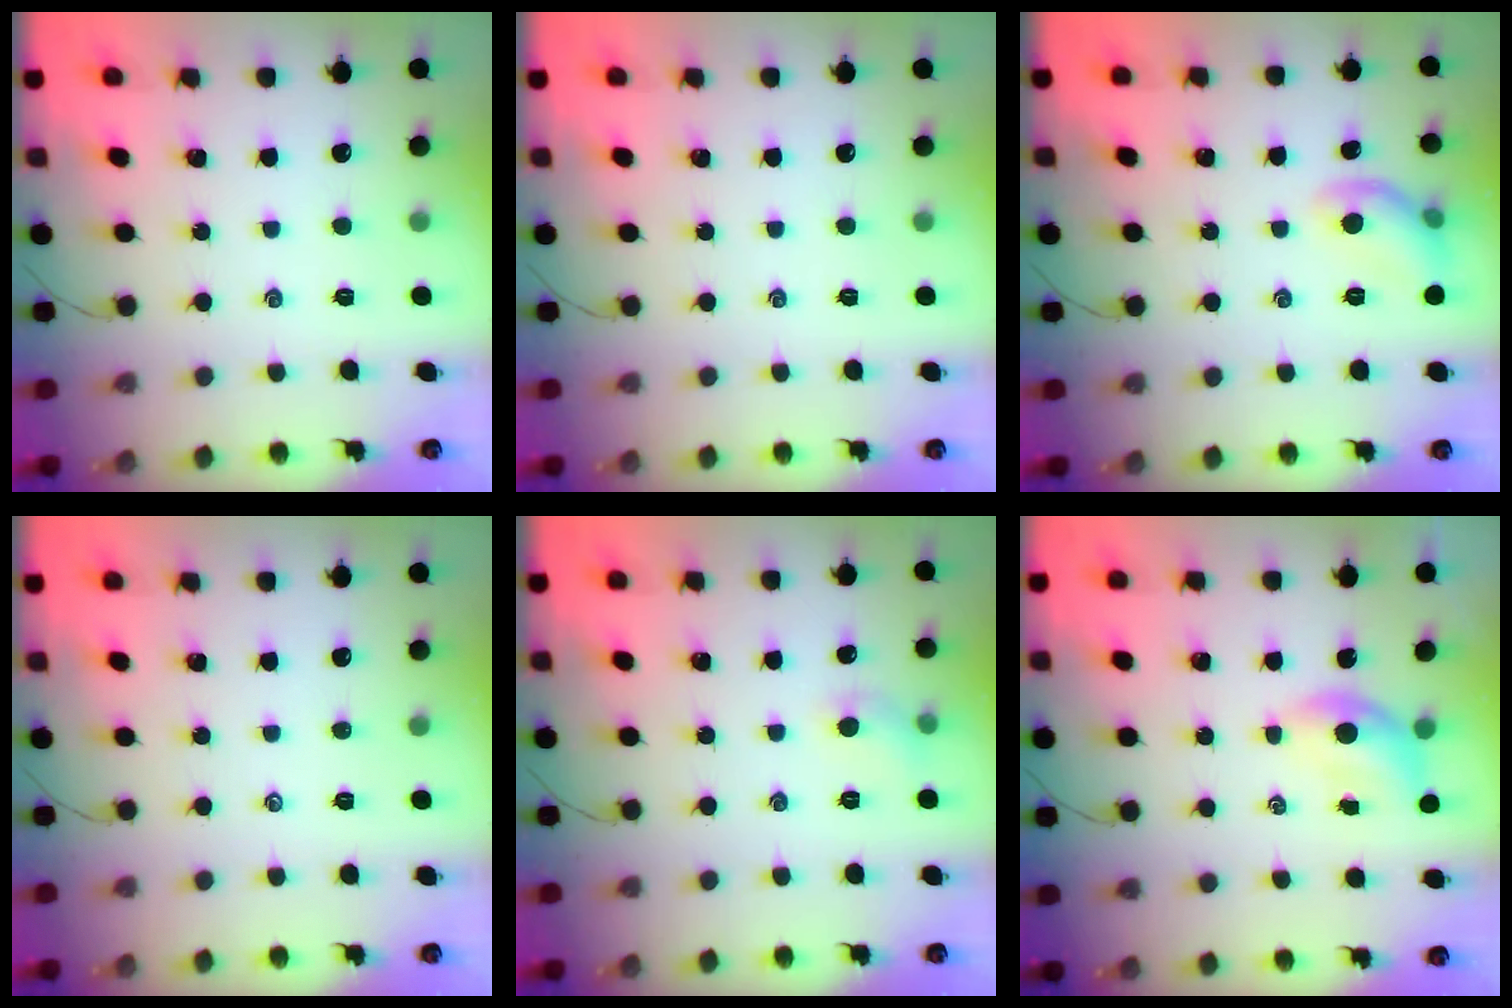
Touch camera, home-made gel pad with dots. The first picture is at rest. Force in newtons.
{"total": 0.0}
{"total": 8.4, "press": 8.2, "slide": 1.8}
{"total": 0.0}
{"total": 5.6, "press": 5.2, "slide": 1.9}
{"total": 4.8, "press": 4.7, "slide": 0.7}